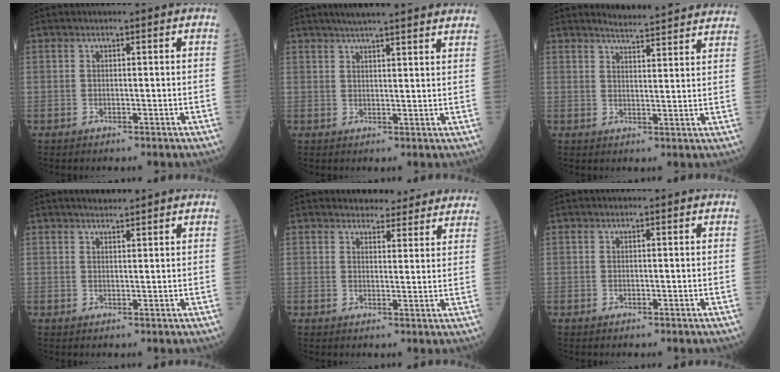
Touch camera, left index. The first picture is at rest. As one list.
[{"total": 13.9, "force": [12.1, 1.0, 6.8], "torque": [-0.094, 0.029, 0.147]}, {"total": 13.6, "force": [13.2, 0.6, 3.1], "torque": [-0.033, -0.024, 0.145]}, {"total": 1.9, "force": [1.8, 0.0, 0.5], "torque": [-0.010, 0.007, 0.034]}, {"total": 9.4, "force": [8.9, 2.6, 1.5], "torque": [0.004, 0.004, 0.088]}, {"total": 0.0}]